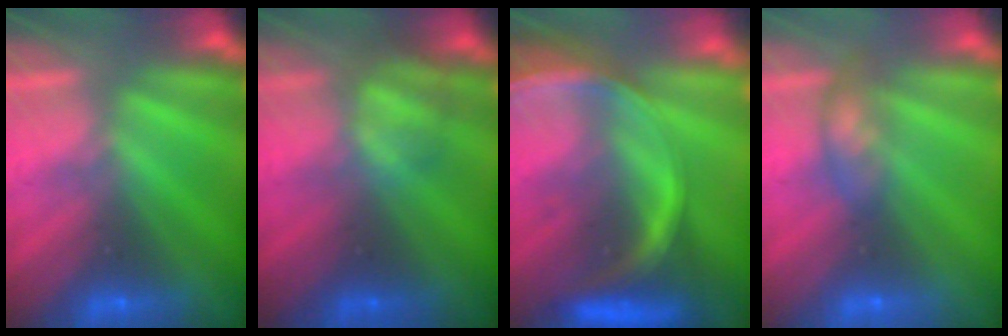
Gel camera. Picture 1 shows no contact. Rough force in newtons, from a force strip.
{"total": 2.4}
{"total": 7.4}
{"total": 2.3}